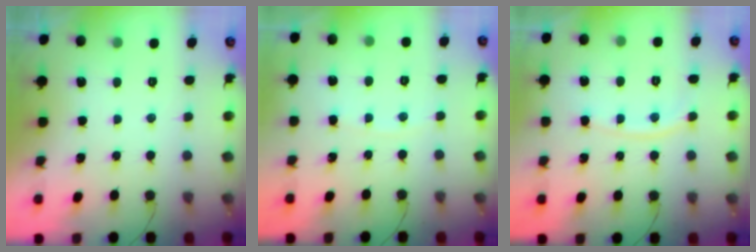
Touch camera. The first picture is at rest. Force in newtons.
{"total": 1.5, "press": 1.5, "slide": 0.2}
{"total": 7.1, "press": 7.0, "slide": 0.3}